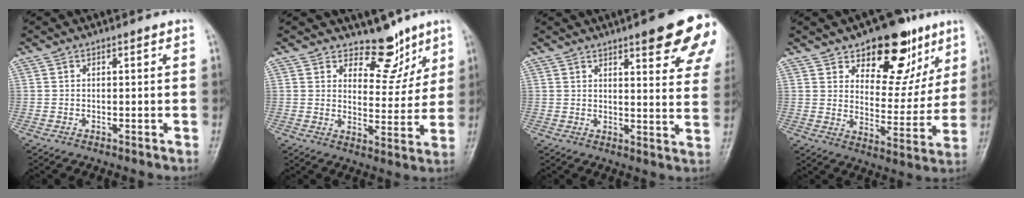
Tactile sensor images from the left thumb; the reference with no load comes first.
{"total": 8.1, "force": [6.3, 4.5, 2.7], "torque": [0.001, -0.047, 0.100]}
{"total": 16.5, "force": [9.8, 3.8, 12.7], "torque": [-0.133, -0.038, 0.109]}
{"total": 17.1, "force": [10.0, 9.3, 10.4], "torque": [-0.079, -0.049, 0.148]}